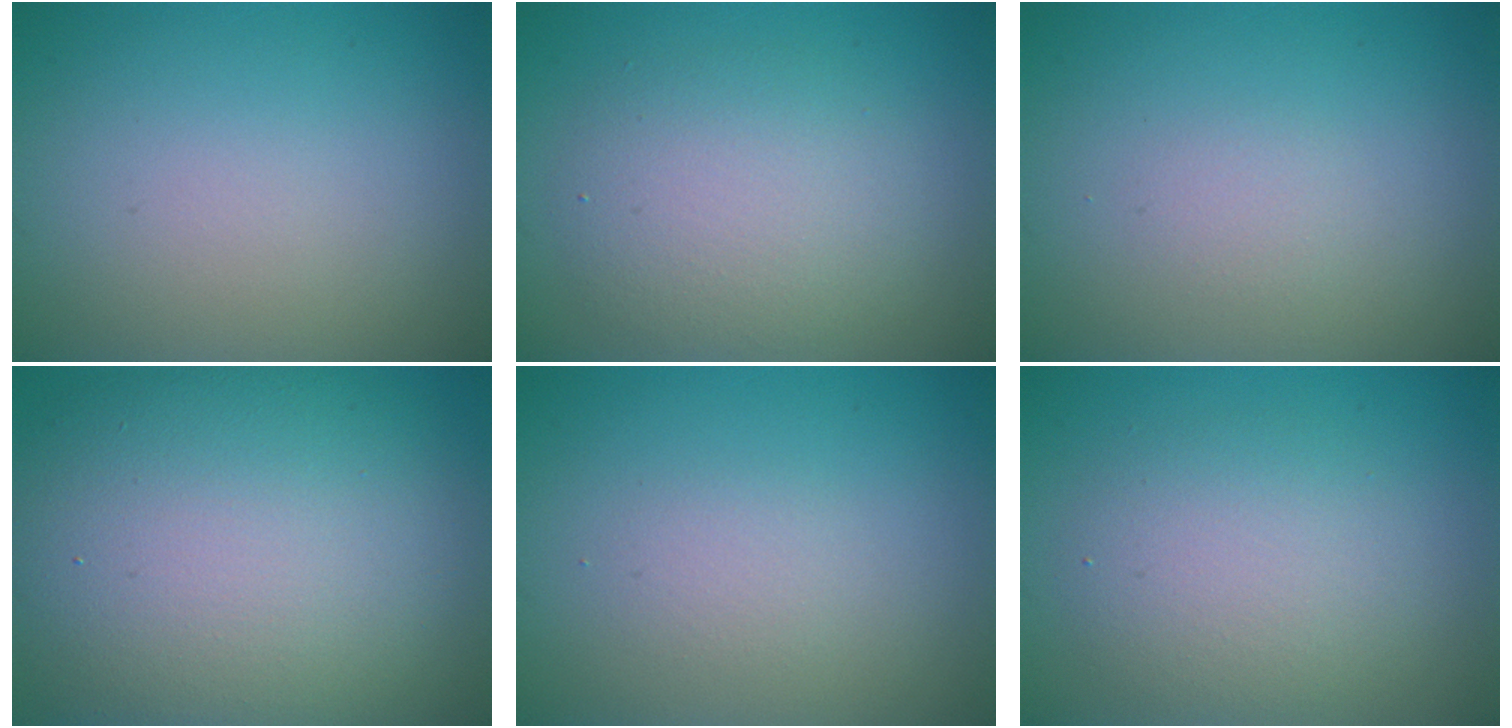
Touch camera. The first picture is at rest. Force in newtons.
{"total": 4.4, "press": 4.4, "slide": 0.3}
{"total": 0.9, "press": 0.9, "slide": 0.0}
{"total": 14.3, "press": 14.3, "slide": 0.9}
{"total": 1.2, "press": 1.2, "slide": 0.0}
{"total": 4.0, "press": 4.0, "slide": 0.3}